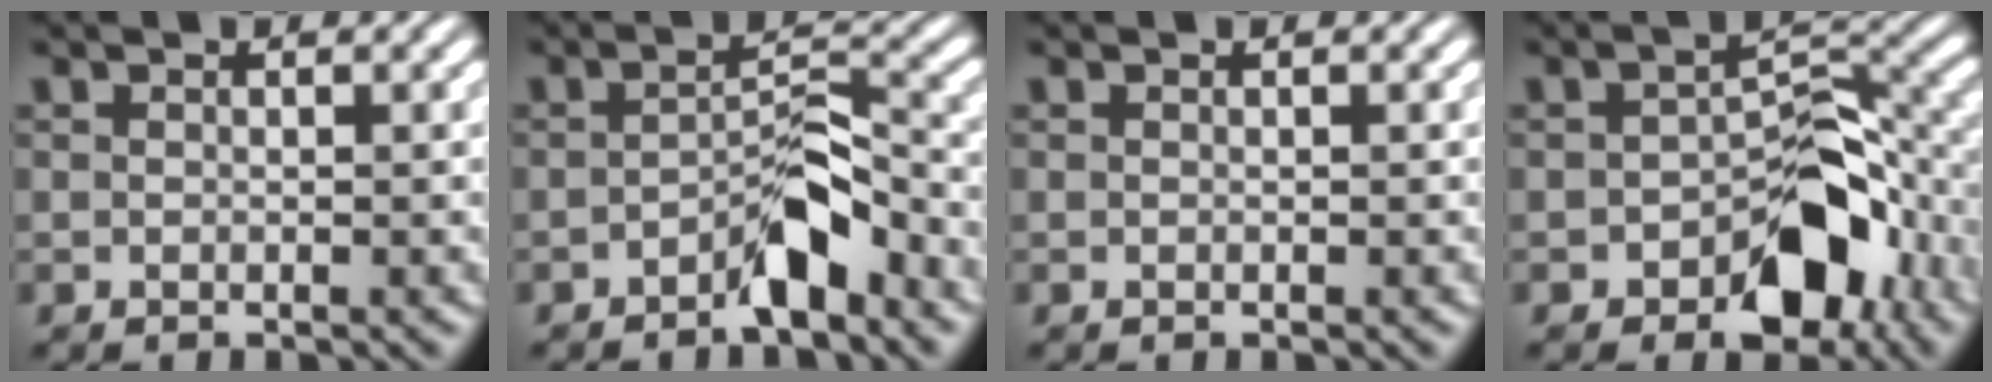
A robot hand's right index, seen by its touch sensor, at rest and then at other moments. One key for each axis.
{"total": 3.1, "fx": -2.2, "fy": 0.0, "fz": 2.1, "tx": -0.016, "ty": -0.002, "tz": -0.034}
{"total": 0.0}
{"total": 5.5, "fx": -2.7, "fy": 2.7, "fz": 4.0, "tx": -0.035, "ty": -0.003, "tz": -0.038}